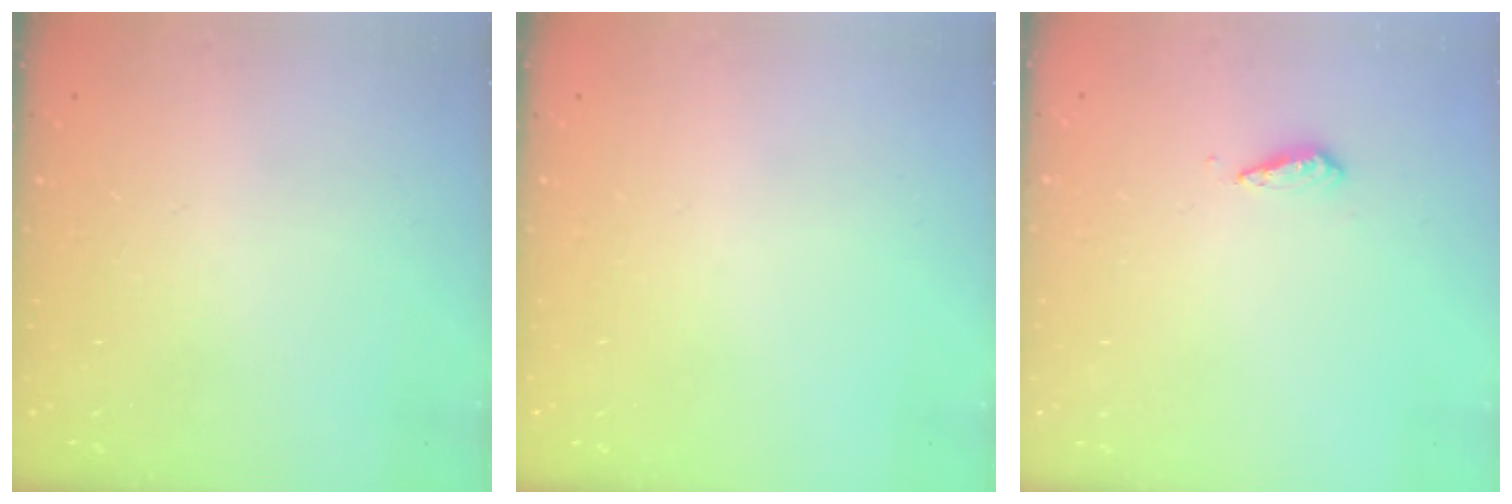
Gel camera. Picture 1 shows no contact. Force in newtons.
{"total": 0.0}
{"total": 2.8, "press": 2.8, "slide": 0.7}